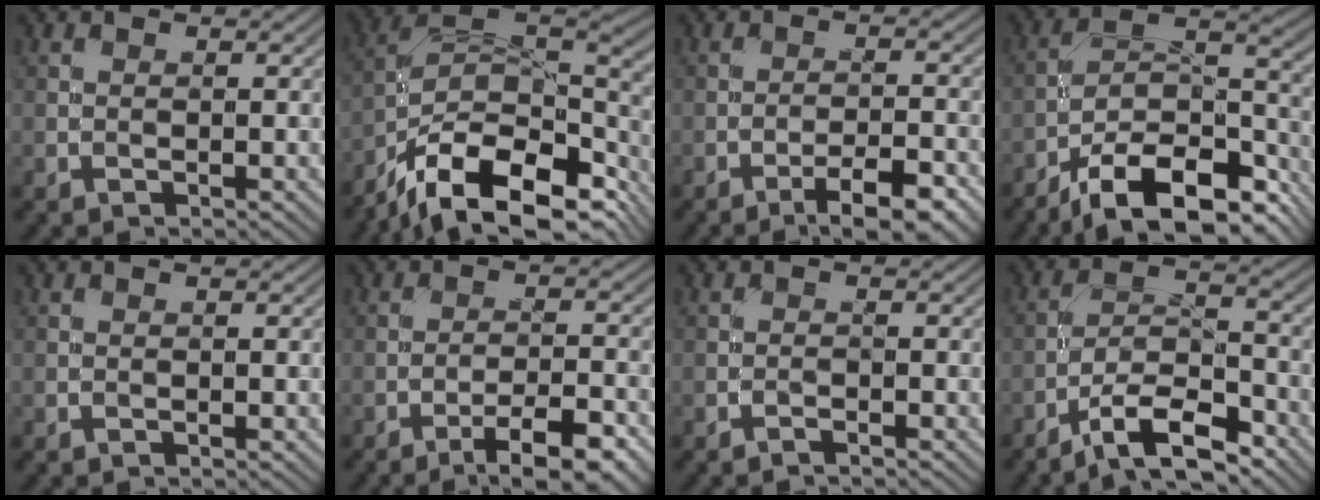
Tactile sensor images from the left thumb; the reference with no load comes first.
{"total": 16.6, "force": [-10.6, 7.4, 10.4], "torque": [-0.216, -0.025, -0.175]}
{"total": 6.4, "force": [-4.3, 1.4, 4.6], "torque": [-0.075, 0.008, -0.061]}
{"total": 16.0, "force": [-12.1, 5.7, 8.8], "torque": [-0.166, -0.016, -0.180]}
{"total": 0.0}
{"total": 7.1, "force": [-4.7, 1.6, 5.1], "torque": [-0.082, 0.009, -0.068]}
{"total": 0.6, "force": [-0.6, -0.1, 0.0], "torque": [0.000, 0.000, -0.013]}
{"total": 9.5, "force": [-7.0, 2.6, 5.8], "torque": [-0.097, 0.008, -0.136]}